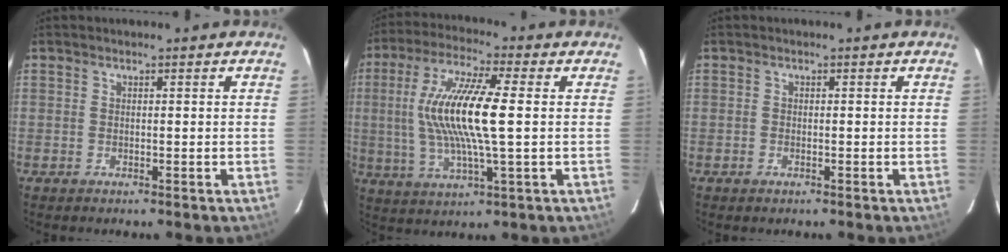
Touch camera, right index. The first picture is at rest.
{"total": 15.3, "force": [0.9, 2.3, 15.1], "torque": [-0.293, 0.001, 0.017]}
{"total": 0.7, "force": [-0.5, 0.4, 0.3], "torque": [-0.005, -0.001, -0.010]}